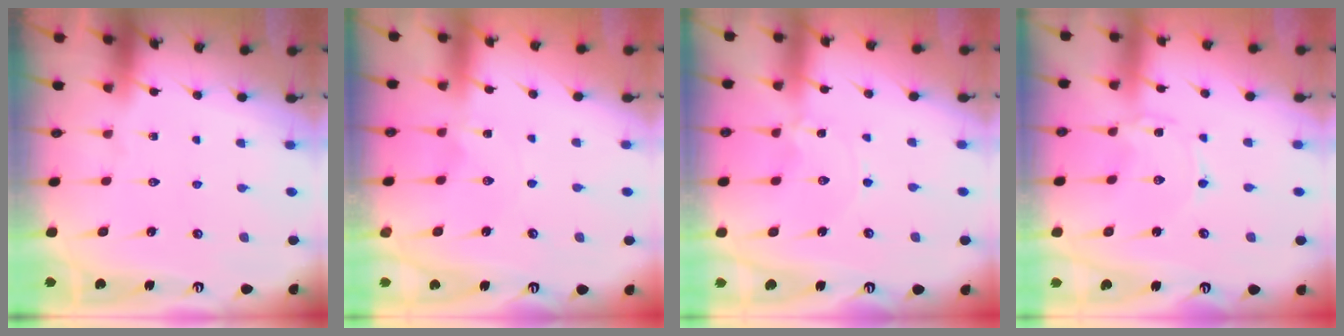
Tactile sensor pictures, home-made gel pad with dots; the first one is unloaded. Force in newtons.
{"total": 0.9, "press": 0.9, "slide": 0.1}
{"total": 0.0}
{"total": 0.0}